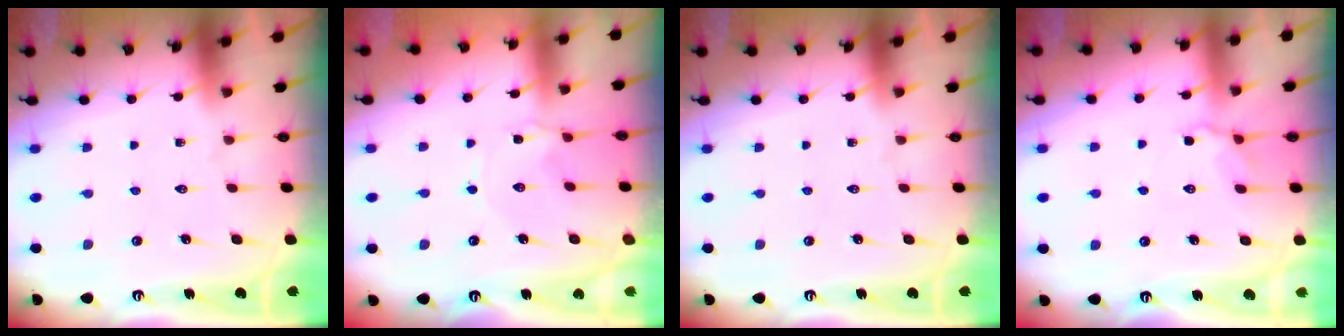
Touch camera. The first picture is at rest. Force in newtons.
{"total": 1.8, "press": 1.8, "slide": 0.3}
{"total": 0.0}
{"total": 3.9, "press": 3.7, "slide": 1.2}